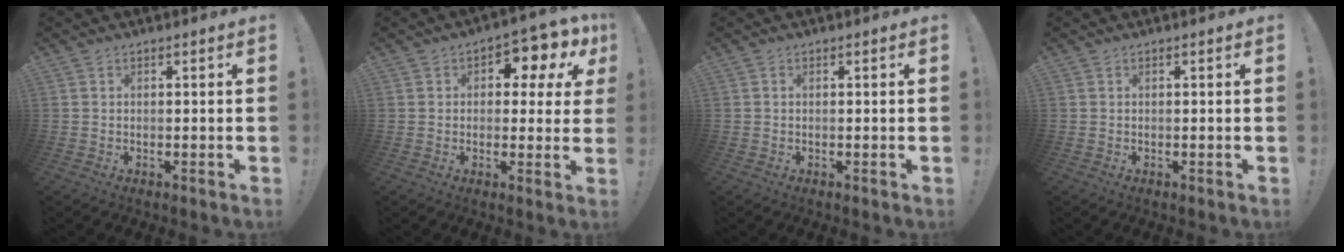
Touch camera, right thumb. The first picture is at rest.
{"total": 6.9, "force": [3.4, 4.3, 4.3], "torque": [-0.046, -0.028, 0.058]}
{"total": 0.0}
{"total": 0.0}